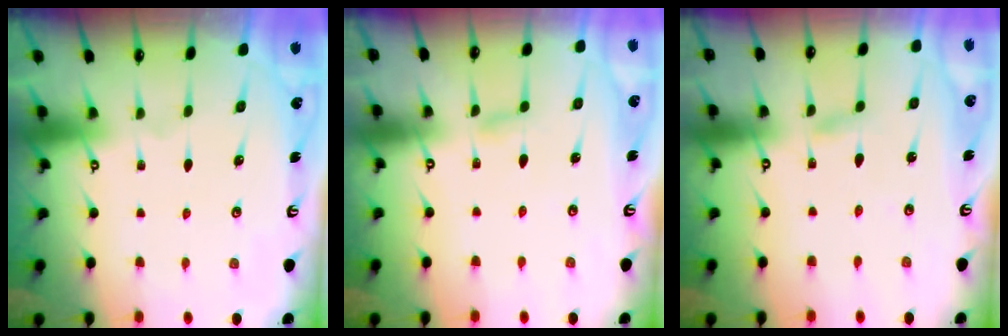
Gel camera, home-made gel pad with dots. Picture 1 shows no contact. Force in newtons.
{"total": 4.0, "press": 4.0, "slide": 0.4}
{"total": 1.5, "press": 1.5, "slide": 0.1}